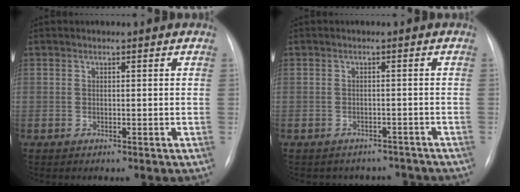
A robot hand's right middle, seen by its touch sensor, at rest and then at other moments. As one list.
[{"total": 5.9, "force": [-5.3, 2.6, -0.2], "torque": [0.010, 0.020, -0.055]}]